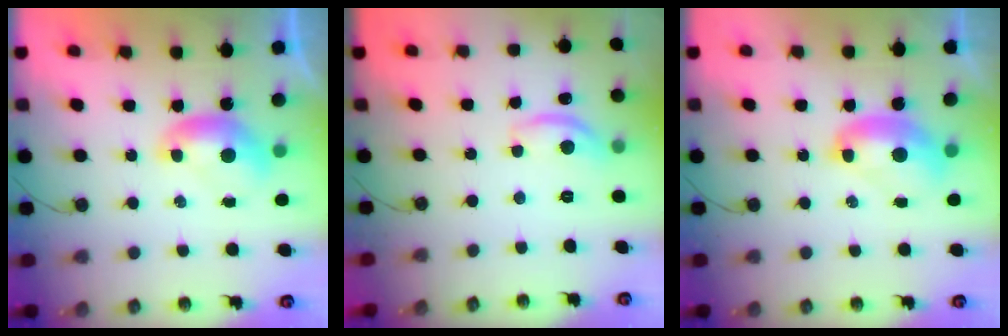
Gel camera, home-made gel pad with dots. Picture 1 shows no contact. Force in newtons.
{"total": 7.4, "press": 7.4, "slide": 0.5}
{"total": 3.4, "press": 3.4, "slide": 0.2}